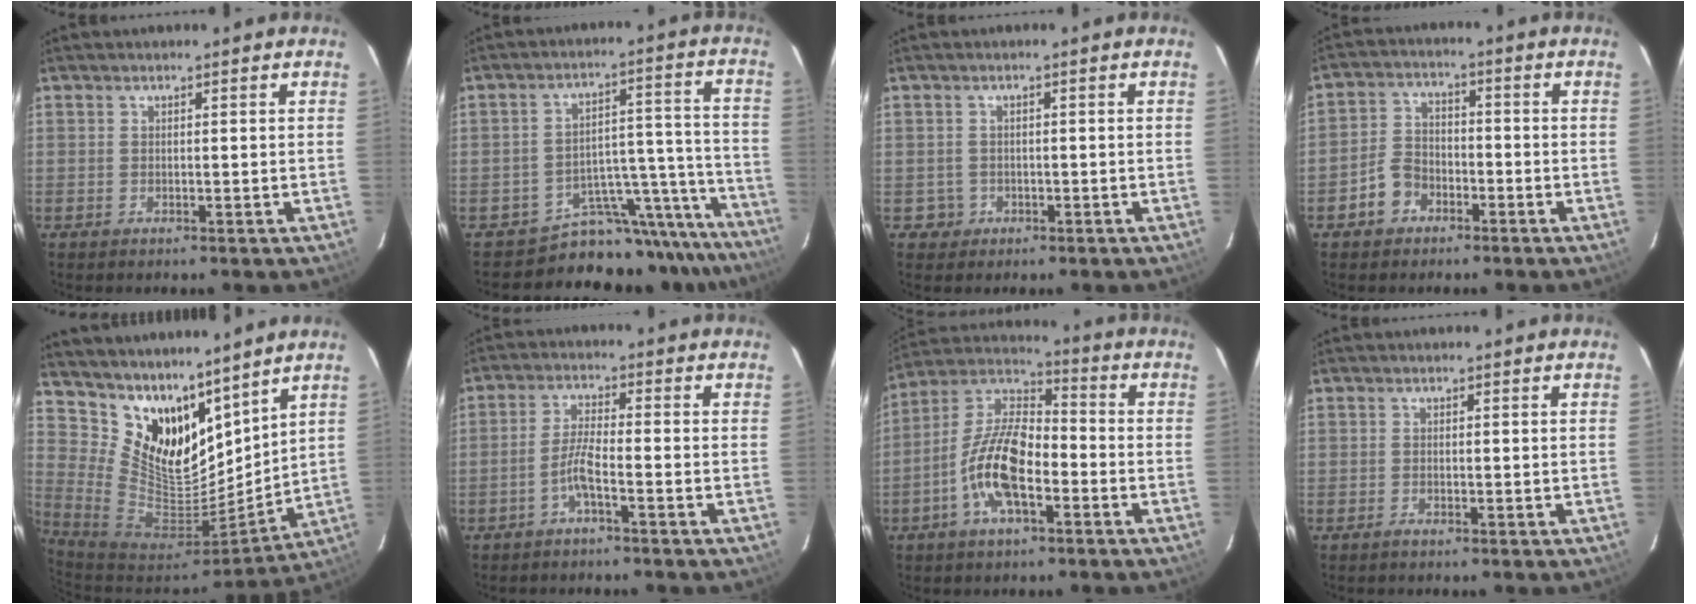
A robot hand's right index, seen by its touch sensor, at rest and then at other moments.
{"total": 16.6, "force": [-15.9, 4.7, -0.3], "torque": [0.029, 0.077, -0.234]}
{"total": 2.7, "force": [-0.7, 2.6, 0.0], "torque": [0.000, 0.012, -0.004]}
{"total": 6.1, "force": [-3.4, 4.6, 2.0], "torque": [-0.049, 0.019, -0.057]}
{"total": 15.7, "force": [12.3, 7.8, 5.9], "torque": [-0.133, -0.014, 0.242]}
{"total": 3.9, "force": [-2.3, 0.1, 3.2], "torque": [-0.075, 0.007, -0.046]}
{"total": 13.4, "force": [-5.2, 5.5, 11.0], "torque": [-0.231, 0.004, -0.102]}
{"total": 0.6, "force": [-0.4, 0.0, 0.4], "torque": [-0.007, 0.001, -0.010]}